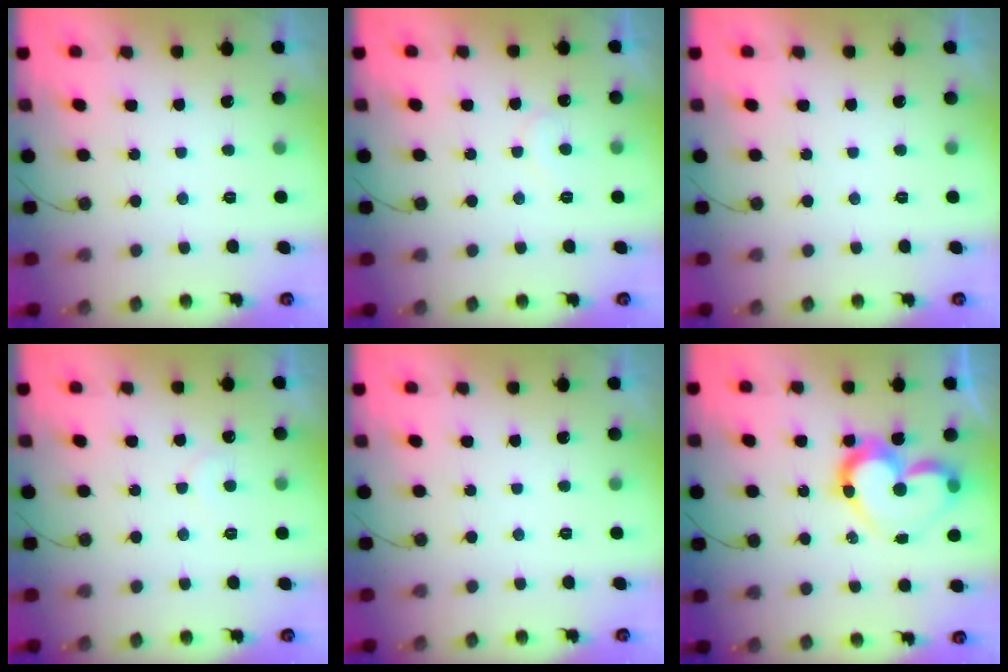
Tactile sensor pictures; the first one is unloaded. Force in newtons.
{"total": 5.3, "press": 5.3, "slide": 0.5}
{"total": 0.0}
{"total": 4.9, "press": 4.9, "slide": 0.4}
{"total": 0.0}
{"total": 14.4, "press": 14.3, "slide": 1.5}